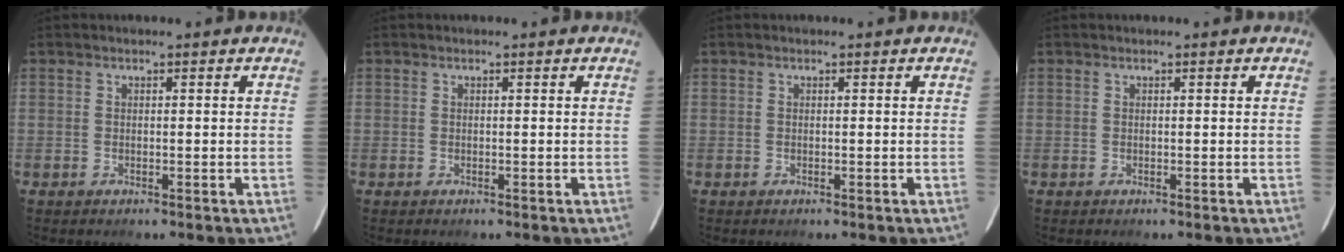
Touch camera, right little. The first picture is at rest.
{"total": 0.0}
{"total": 0.0}
{"total": 0.0}